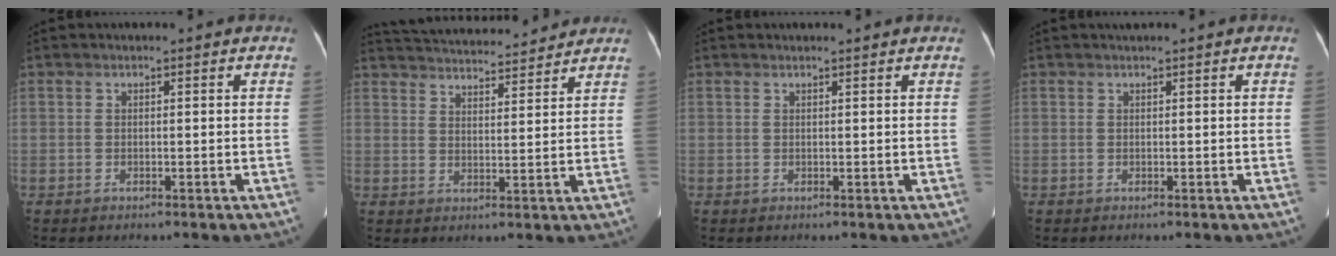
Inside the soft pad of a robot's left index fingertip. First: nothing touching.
{"total": 16.7, "force": [15.7, 2.8, 4.8], "torque": [-0.087, 0.031, 0.229]}
{"total": 1.7, "force": [1.6, 0.1, 0.4], "torque": [-0.011, 0.013, 0.023]}
{"total": 0.7, "force": [0.6, -0.1, 0.4], "torque": [-0.007, 0.009, 0.014]}